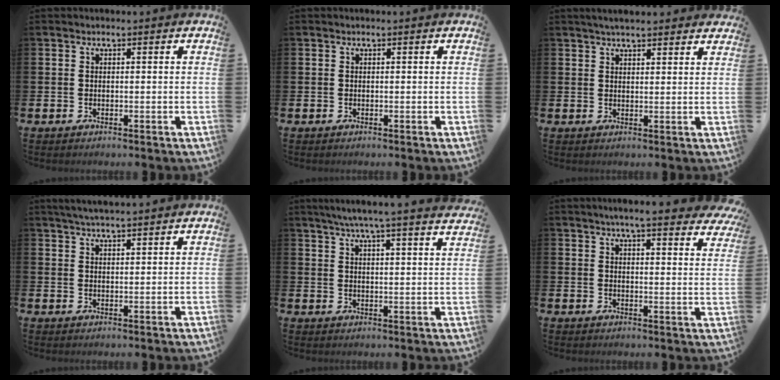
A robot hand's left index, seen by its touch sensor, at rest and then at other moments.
{"total": 0.0}
{"total": 3.3, "force": [3.1, 0.6, 1.0], "torque": [-0.019, -0.007, 0.054]}
{"total": 3.6, "force": [3.5, 0.0, 0.8], "torque": [-0.017, -0.010, 0.062]}
{"total": 6.1, "force": [5.7, -0.6, 2.1], "torque": [-0.051, -0.029, 0.097]}
{"total": 5.2, "force": [4.9, 0.1, 1.9], "torque": [-0.038, -0.026, 0.082]}